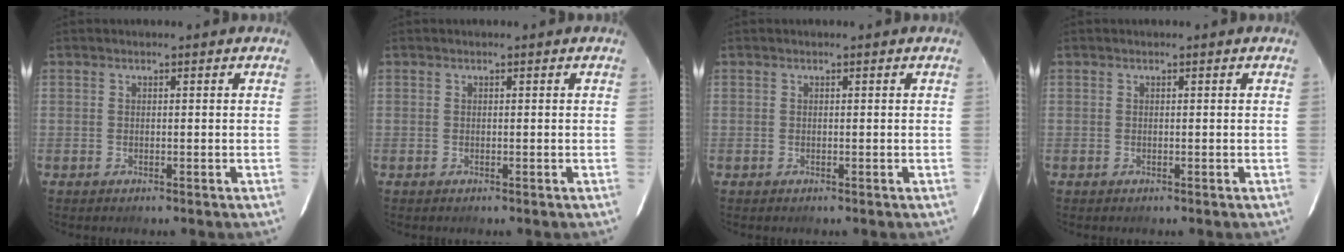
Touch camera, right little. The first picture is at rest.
{"total": 0.0}
{"total": 0.0}
{"total": 0.0}